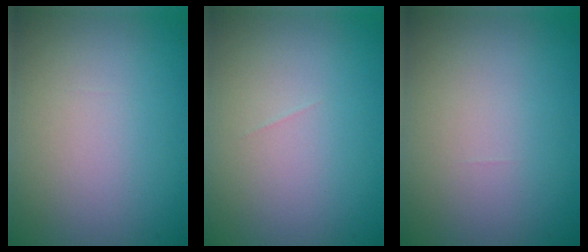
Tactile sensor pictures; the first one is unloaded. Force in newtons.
{"total": 0.0}
{"total": 0.0}